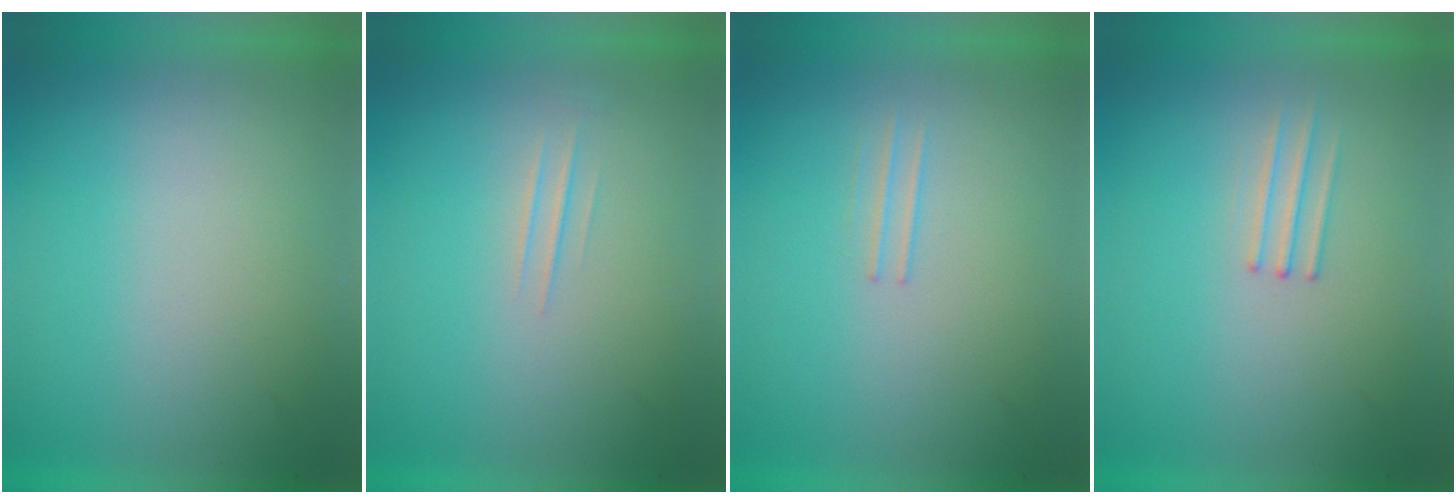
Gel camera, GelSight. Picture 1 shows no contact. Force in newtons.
{"total": 1.1}
{"total": 1.2}
{"total": 1.2}